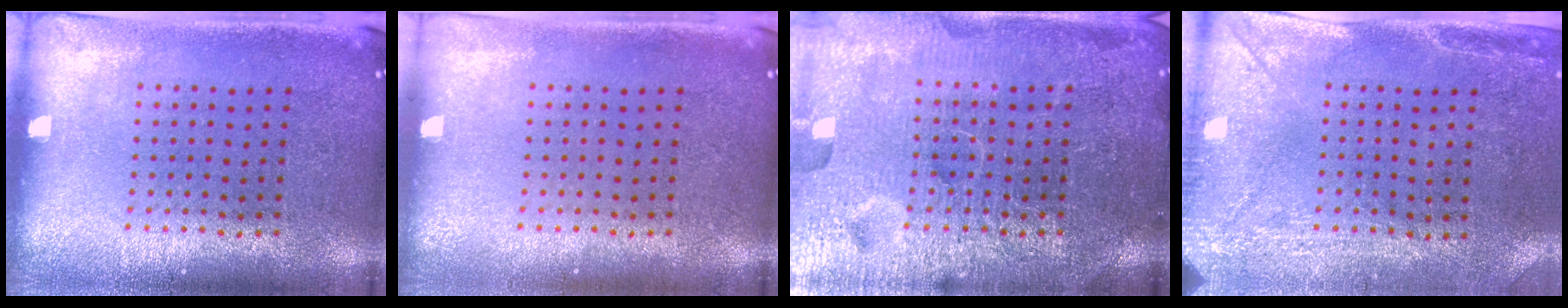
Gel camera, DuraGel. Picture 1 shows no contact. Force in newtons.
{"total": 0.0}
{"total": 7.2, "press": 7.1, "slide": 0.9}
{"total": 3.0, "press": 2.4, "slide": 1.9}